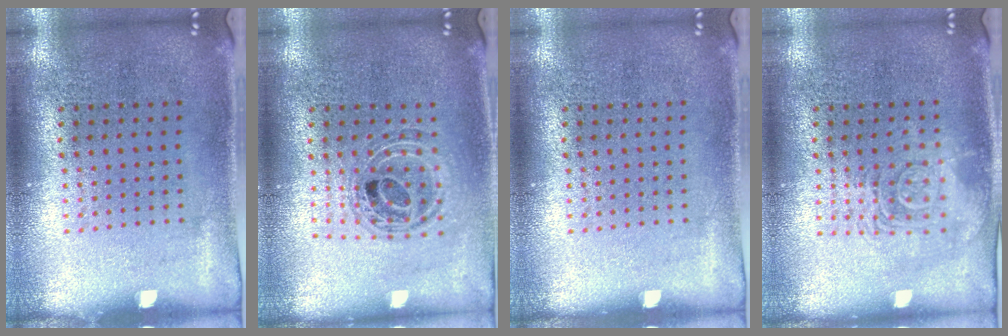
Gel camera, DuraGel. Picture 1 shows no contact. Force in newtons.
{"total": 0.9, "press": 0.9, "slide": 0.2}
{"total": 0.0}
{"total": 2.5, "press": 2.5, "slide": 0.5}